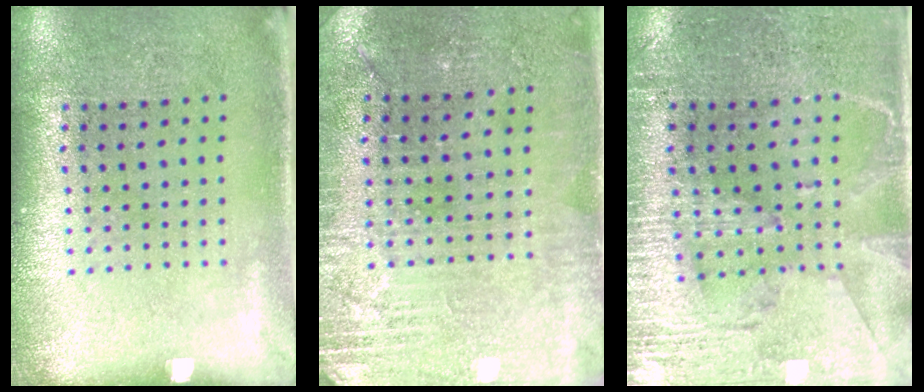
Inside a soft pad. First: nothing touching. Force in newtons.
{"total": 2.9, "press": 2.8, "slide": 0.4}
{"total": 3.4, "press": 2.9, "slide": 1.6}